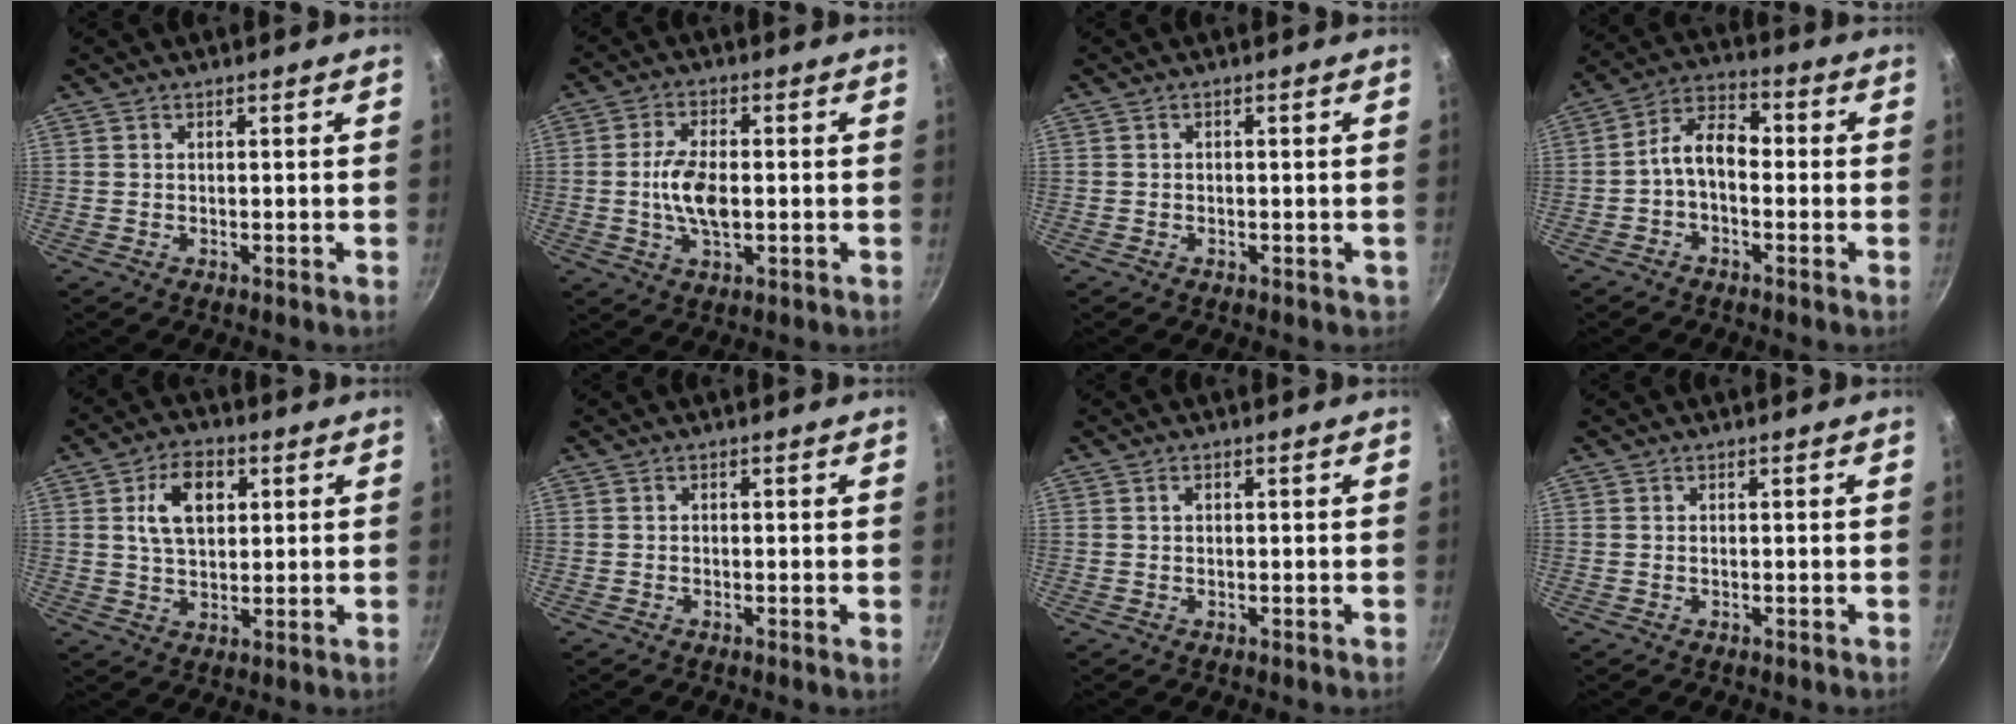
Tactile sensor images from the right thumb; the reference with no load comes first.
{"total": 7.9, "force": [-0.5, 3.9, 6.9], "torque": [-0.133, 0.006, -0.013]}
{"total": 0.8, "force": [-0.3, 0.6, 0.3], "torque": [-0.004, 0.002, -0.002]}
{"total": 7.7, "force": [-1.3, 4.8, 5.9], "torque": [-0.089, 0.037, -0.040]}
{"total": 9.2, "force": [2.6, 5.9, 6.6], "torque": [-0.095, 0.000, 0.041]}
{"total": 0.5, "force": [-0.2, 0.0, 0.5], "torque": [-0.008, 0.000, -0.007]}
{"total": 0.7, "force": [0.2, 0.5, 0.4], "torque": [-0.008, 0.003, 0.005]}
{"total": 0.0}